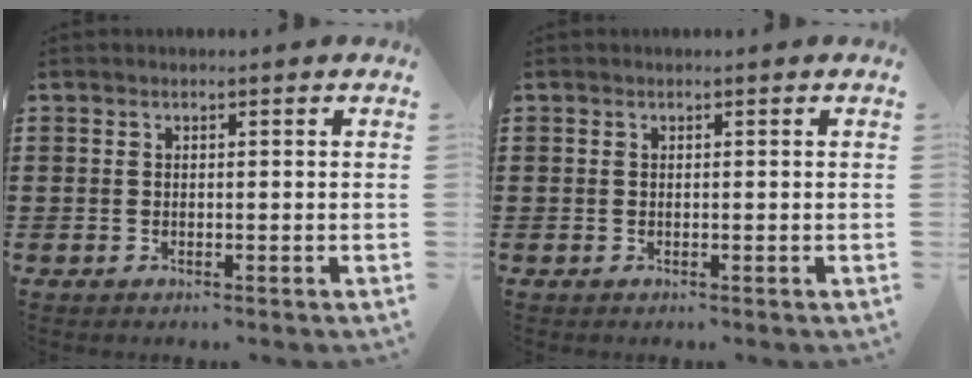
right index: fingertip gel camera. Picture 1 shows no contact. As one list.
[{"total": 0.0}]